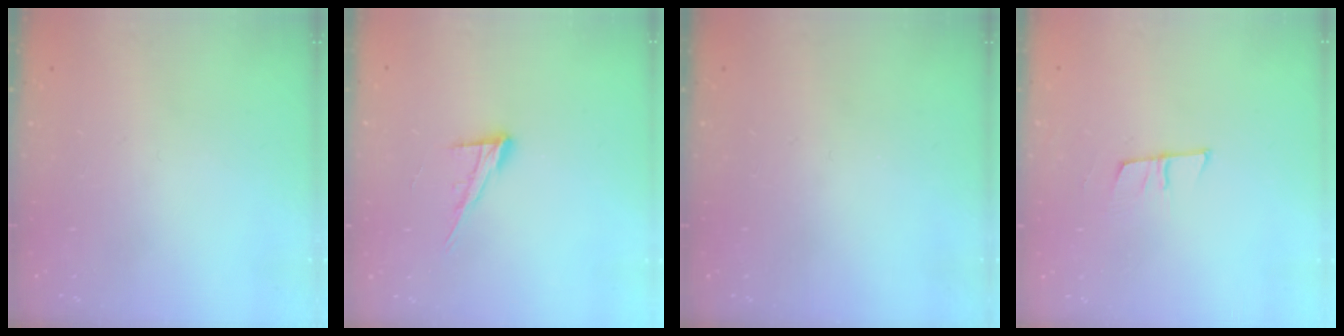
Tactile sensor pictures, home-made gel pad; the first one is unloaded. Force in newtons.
{"total": 10.6, "press": 10.5, "slide": 1.6}
{"total": 0.0}
{"total": 6.9, "press": 6.3, "slide": 2.8}